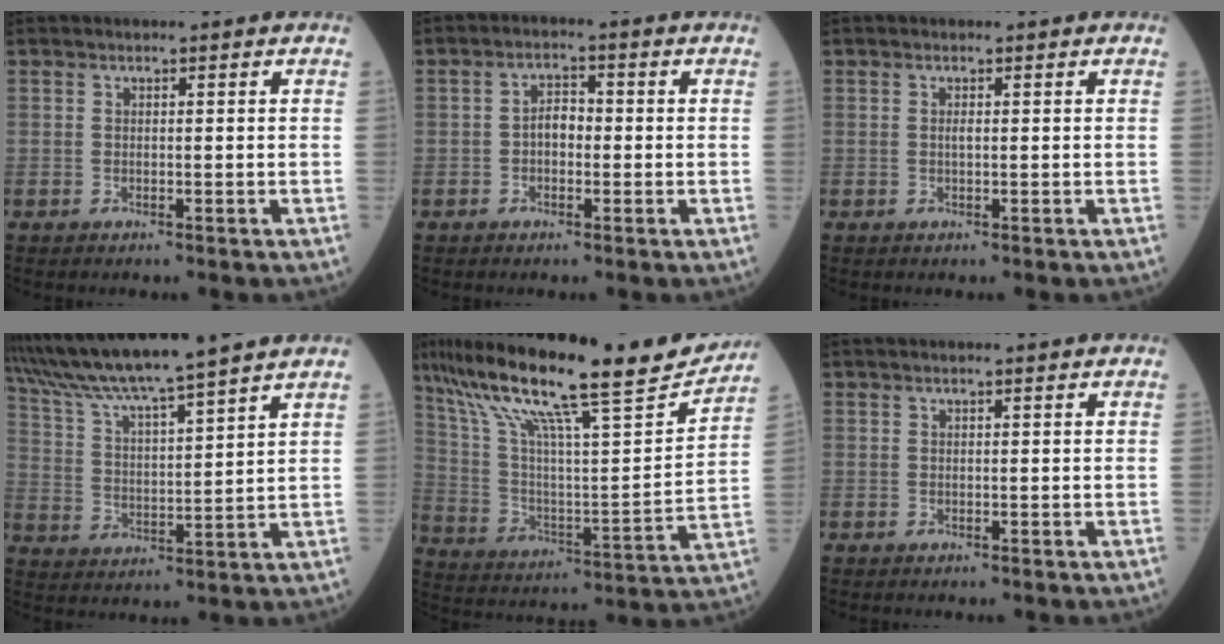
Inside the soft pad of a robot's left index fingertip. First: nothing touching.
{"total": 3.1, "force": [-0.6, 1.8, 2.4], "torque": [-0.043, 0.011, -0.015]}
{"total": 0.6, "force": [0.0, 0.1, 0.6], "torque": [-0.015, -0.003, -0.001]}
{"total": 14.8, "force": [13.0, -1.8, 6.8], "torque": [-0.128, 0.006, 0.219]}
{"total": 25.8, "force": [20.2, 2.6, 15.8], "torque": [-0.283, 0.004, 0.318]}
{"total": 0.7, "force": [0.6, -0.1, 0.5], "torque": [-0.010, 0.002, 0.010]}